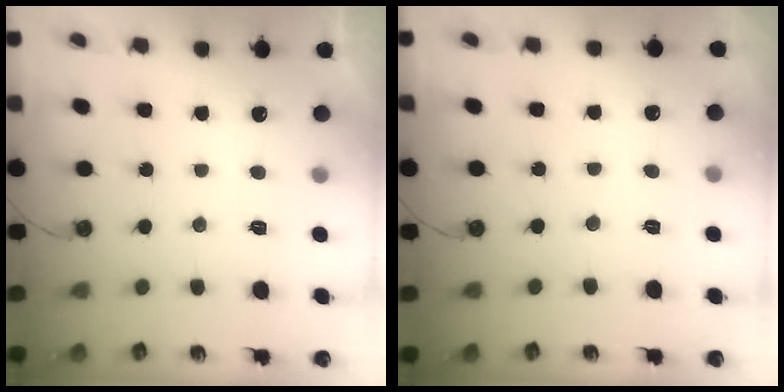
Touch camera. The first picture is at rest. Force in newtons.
{"total": 3.8, "press": 3.7, "slide": 0.5}